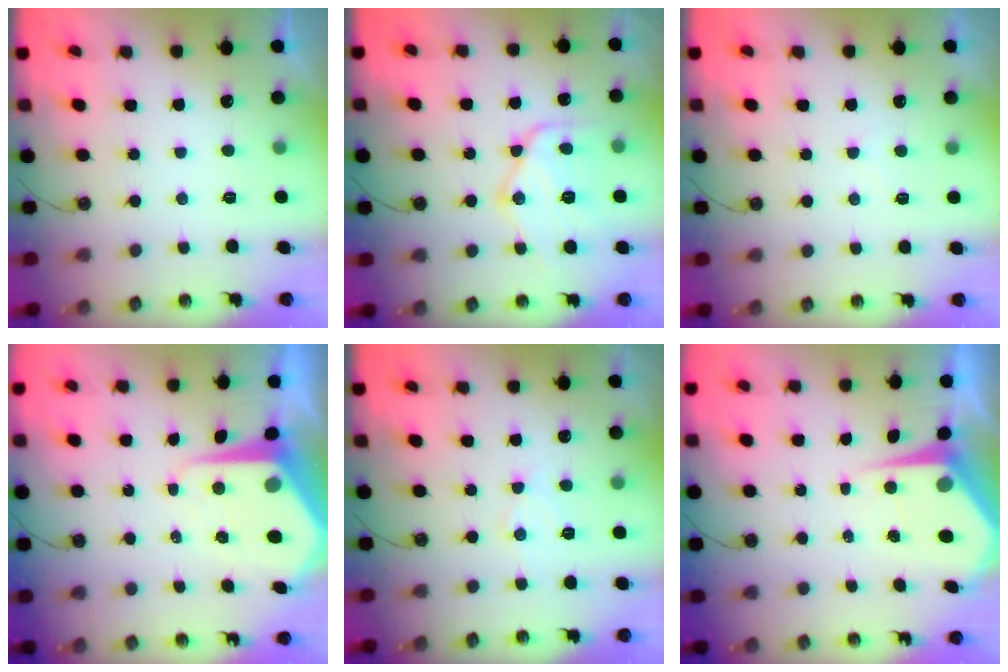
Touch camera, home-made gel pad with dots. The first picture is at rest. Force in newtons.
{"total": 16.9, "press": 16.8, "slide": 1.5}
{"total": 2.9, "press": 2.9, "slide": 0.5}
{"total": 10.5, "press": 10.4, "slide": 1.0}
{"total": 7.1, "press": 7.1, "slide": 0.4}
{"total": 6.7, "press": 6.7, "slide": 0.6}